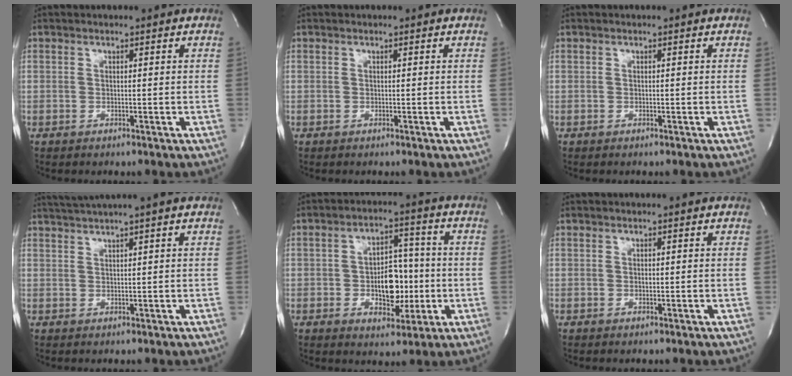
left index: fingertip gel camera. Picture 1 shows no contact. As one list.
[{"total": 0.0}, {"total": 0.0}, {"total": 4.3, "force": [3.5, -1.8, 1.9], "torque": [-0.034, 0.011, 0.068]}, {"total": 8.3, "force": [-1.3, 4.7, 6.7], "torque": [-0.102, 0.016, -0.014]}, {"total": 0.0}]